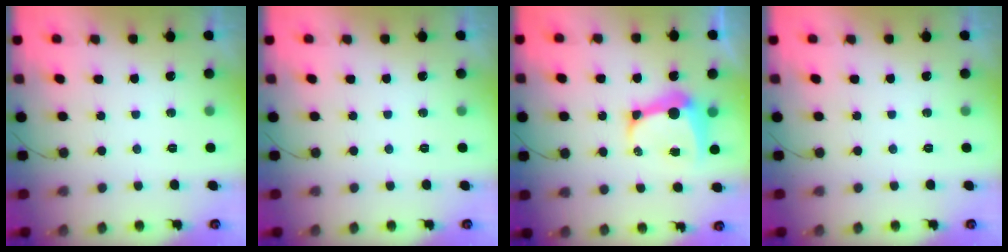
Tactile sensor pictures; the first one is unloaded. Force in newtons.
{"total": 0.0}
{"total": 9.7, "press": 9.6, "slide": 1.0}
{"total": 0.0}